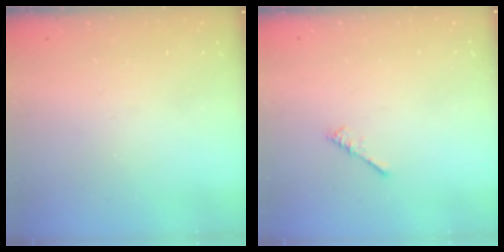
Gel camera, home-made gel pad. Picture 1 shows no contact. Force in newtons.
{"total": 0.0}